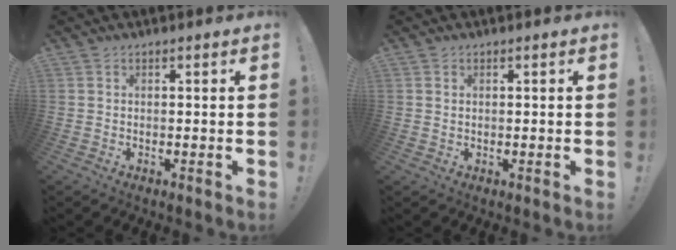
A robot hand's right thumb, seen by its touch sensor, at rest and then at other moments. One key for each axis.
{"total": 1.0, "fx": 0.8, "fy": 0.6, "fz": 0.0, "tx": -0.002, "ty": 0.003, "tz": 0.015}